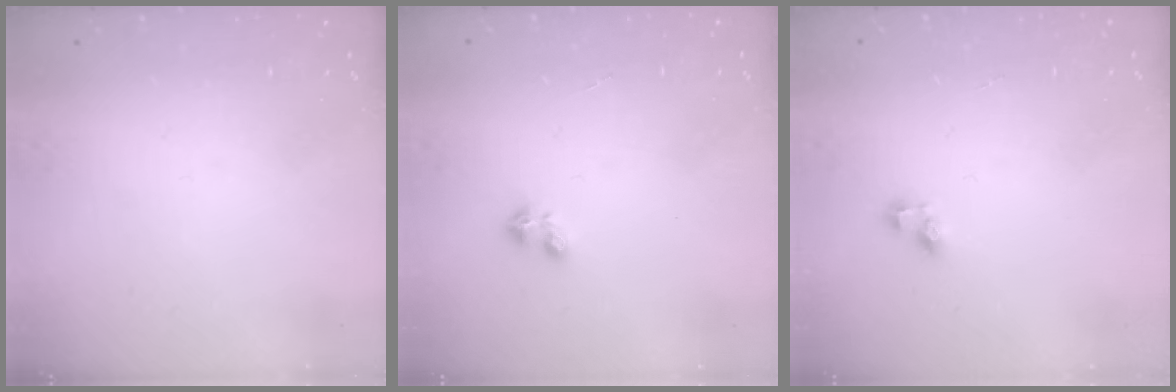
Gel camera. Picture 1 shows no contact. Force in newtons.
{"total": 1.5, "press": 1.5, "slide": 0.3}
{"total": 3.9, "press": 3.9, "slide": 0.6}